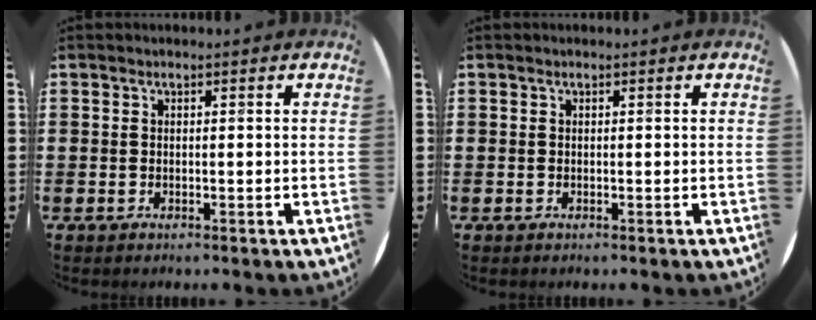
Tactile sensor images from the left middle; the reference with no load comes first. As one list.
[{"total": 0.0}]